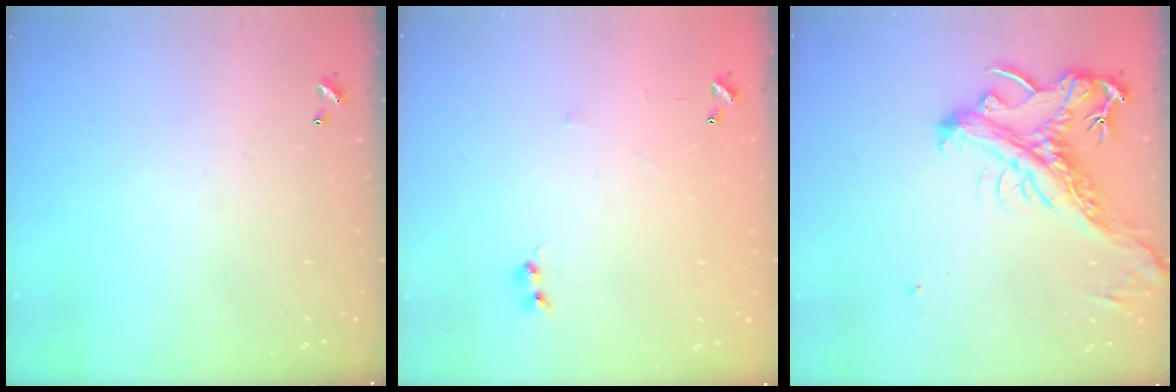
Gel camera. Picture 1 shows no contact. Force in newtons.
{"total": 5.9, "press": 5.9, "slide": 0.7}
{"total": 2.6, "press": 2.2, "slide": 1.4}